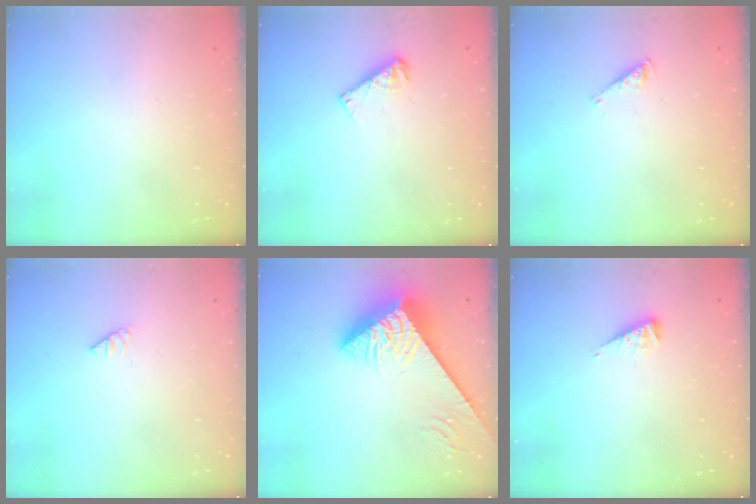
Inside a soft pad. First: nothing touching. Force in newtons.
{"total": 5.9, "press": 5.8, "slide": 0.5}
{"total": 3.3, "press": 3.2, "slide": 0.5}
{"total": 0.0}
{"total": 7.6, "press": 7.6, "slide": 0.8}
{"total": 5.0, "press": 5.0, "slide": 0.4}